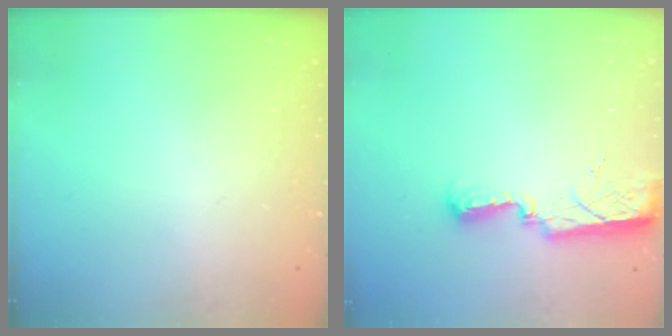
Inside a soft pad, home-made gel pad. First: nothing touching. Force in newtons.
{"total": 10.7, "press": 9.0, "slide": 5.8}